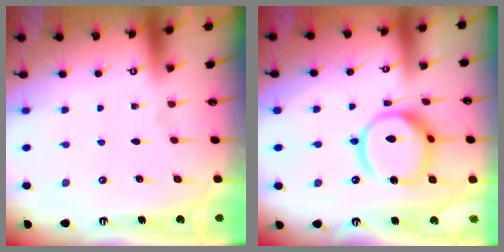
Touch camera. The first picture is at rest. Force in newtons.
{"total": 15.1, "press": 15.0, "slide": 1.9}